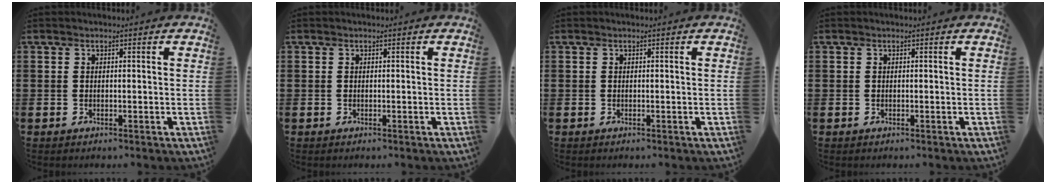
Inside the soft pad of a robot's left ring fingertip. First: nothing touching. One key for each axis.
{"total": 0.0}
{"total": 0.0}
{"total": 0.0}